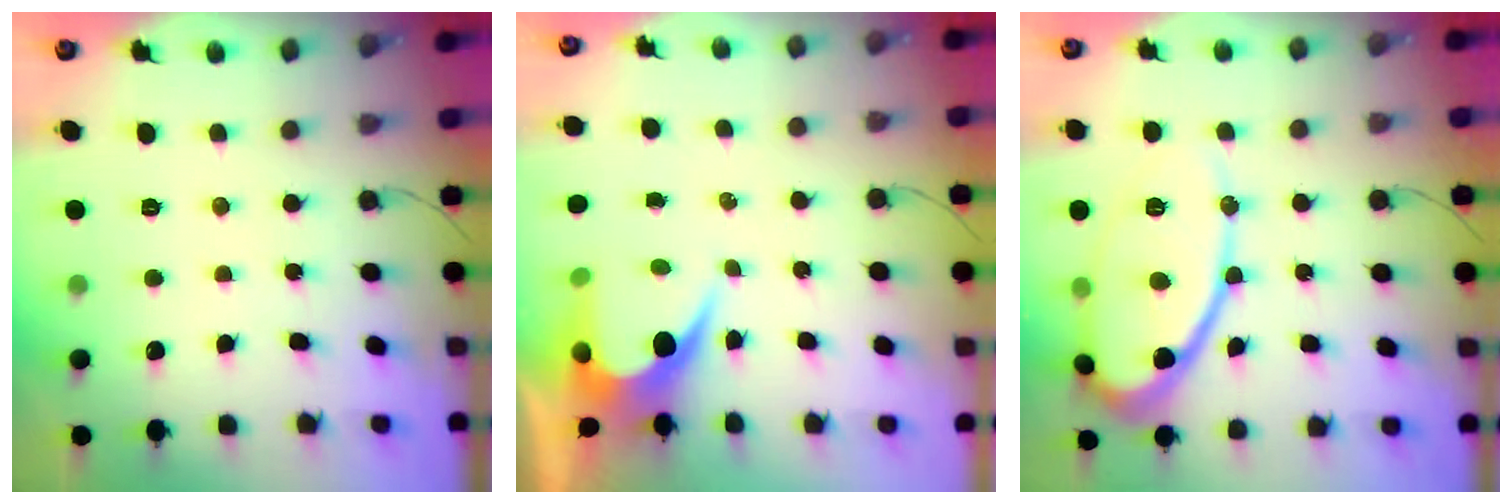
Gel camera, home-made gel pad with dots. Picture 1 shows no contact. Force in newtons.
{"total": 6.8, "press": 6.8, "slide": 0.4}
{"total": 15.8, "press": 15.8, "slide": 1.4}